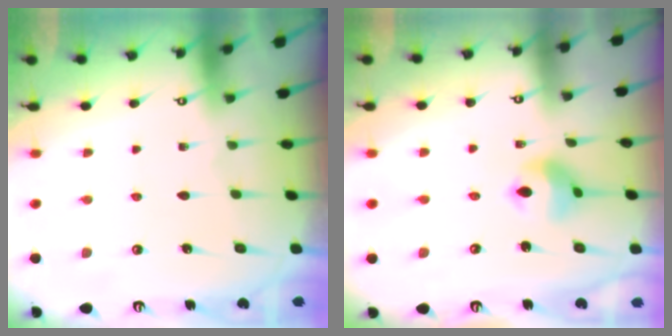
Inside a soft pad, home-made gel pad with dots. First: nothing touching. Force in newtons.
{"total": 7.5, "press": 7.5, "slide": 0.2}